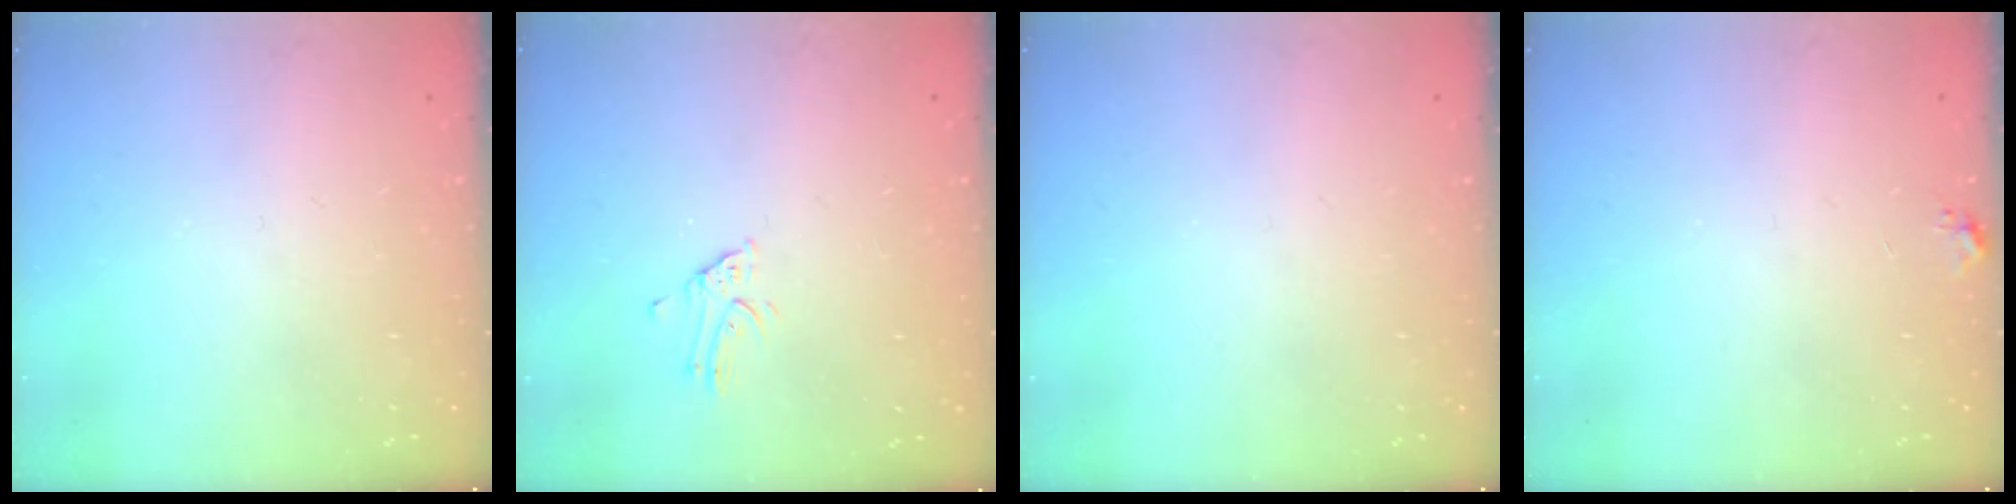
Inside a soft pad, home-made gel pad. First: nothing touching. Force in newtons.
{"total": 2.8, "press": 2.8, "slide": 0.3}
{"total": 0.0}
{"total": 5.1, "press": 5.0, "slide": 0.6}